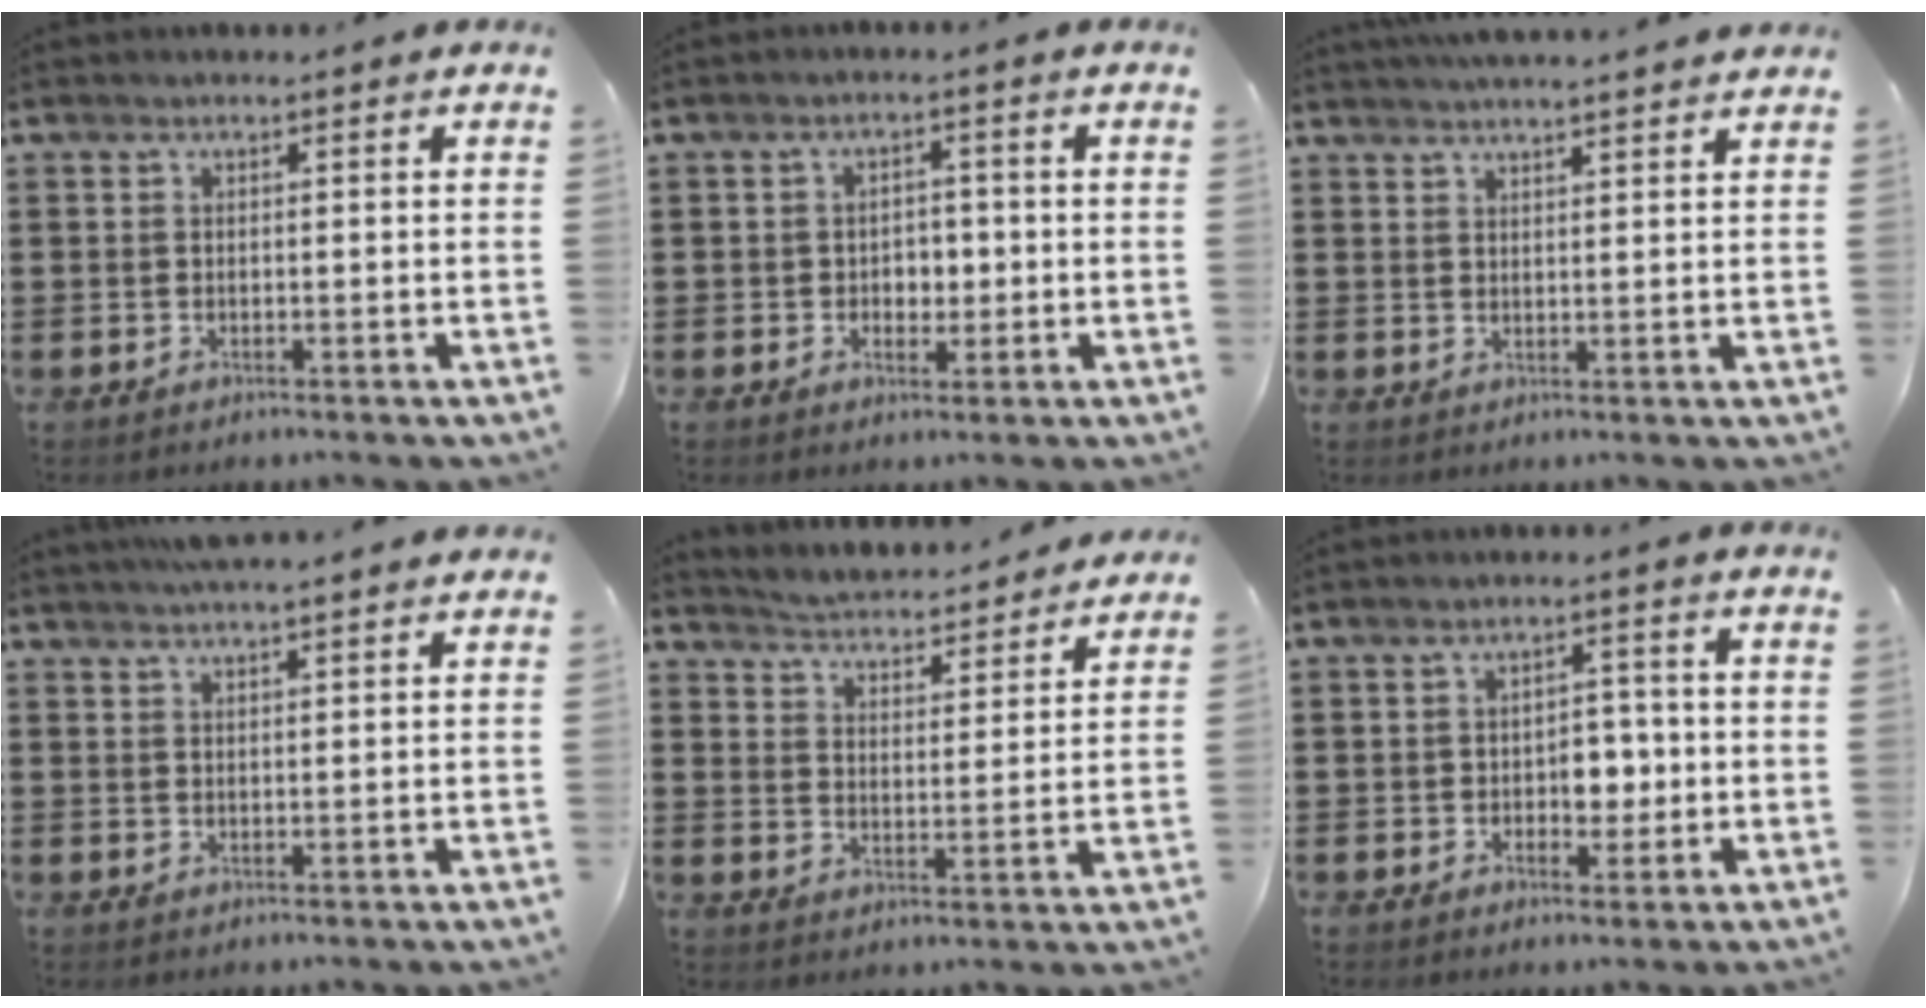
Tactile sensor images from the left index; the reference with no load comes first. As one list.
[{"total": 2.5, "force": [-0.4, 2.1, 1.4], "torque": [-0.026, 0.004, -0.015]}, {"total": 3.0, "force": [2.9, -0.4, 0.5], "torque": [-0.018, -0.009, 0.053]}, {"total": 3.4, "force": [3.2, -0.3, 1.1], "torque": [-0.030, -0.005, 0.059]}, {"total": 3.8, "force": [3.8, -0.4, -0.1], "torque": [-0.022, -0.037, 0.058]}, {"total": 4.2, "force": [-0.5, 2.9, 3.0], "torque": [-0.046, 0.002, -0.018]}]